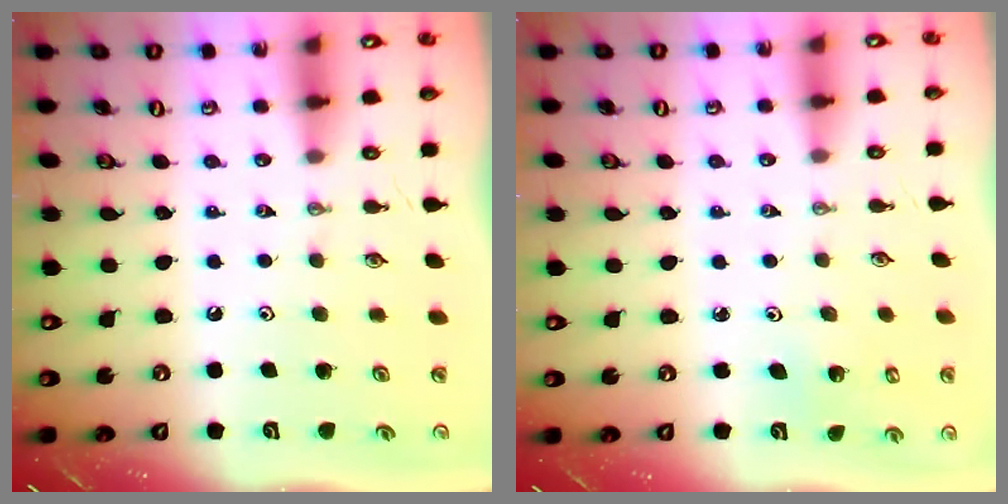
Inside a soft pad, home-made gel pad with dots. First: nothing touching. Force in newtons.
{"total": 1.8, "press": 1.8, "slide": 0.1}